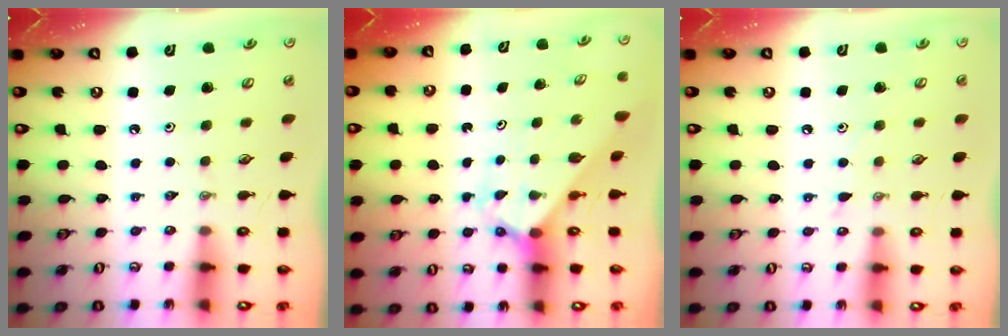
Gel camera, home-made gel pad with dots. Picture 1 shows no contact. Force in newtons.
{"total": 2.3, "press": 2.3, "slide": 0.2}
{"total": 5.2, "press": 5.2, "slide": 0.6}